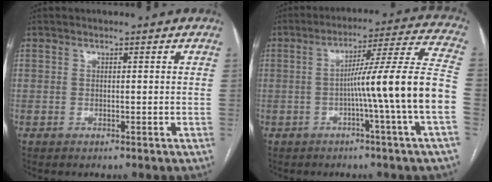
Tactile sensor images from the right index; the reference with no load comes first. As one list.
[{"total": 16.3, "force": [-3.2, -2.6, 15.8], "torque": [-0.221, 0.010, -0.061]}]